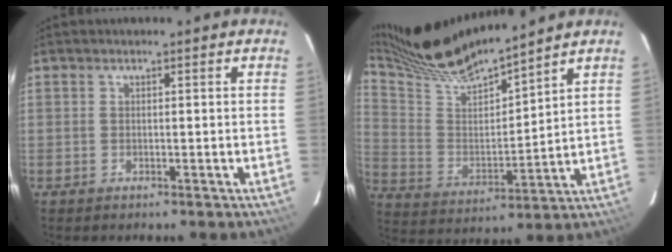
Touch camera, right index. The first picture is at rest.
{"total": 17.2, "force": [15.4, 0.6, 7.5], "torque": [-0.144, -0.010, 0.281]}